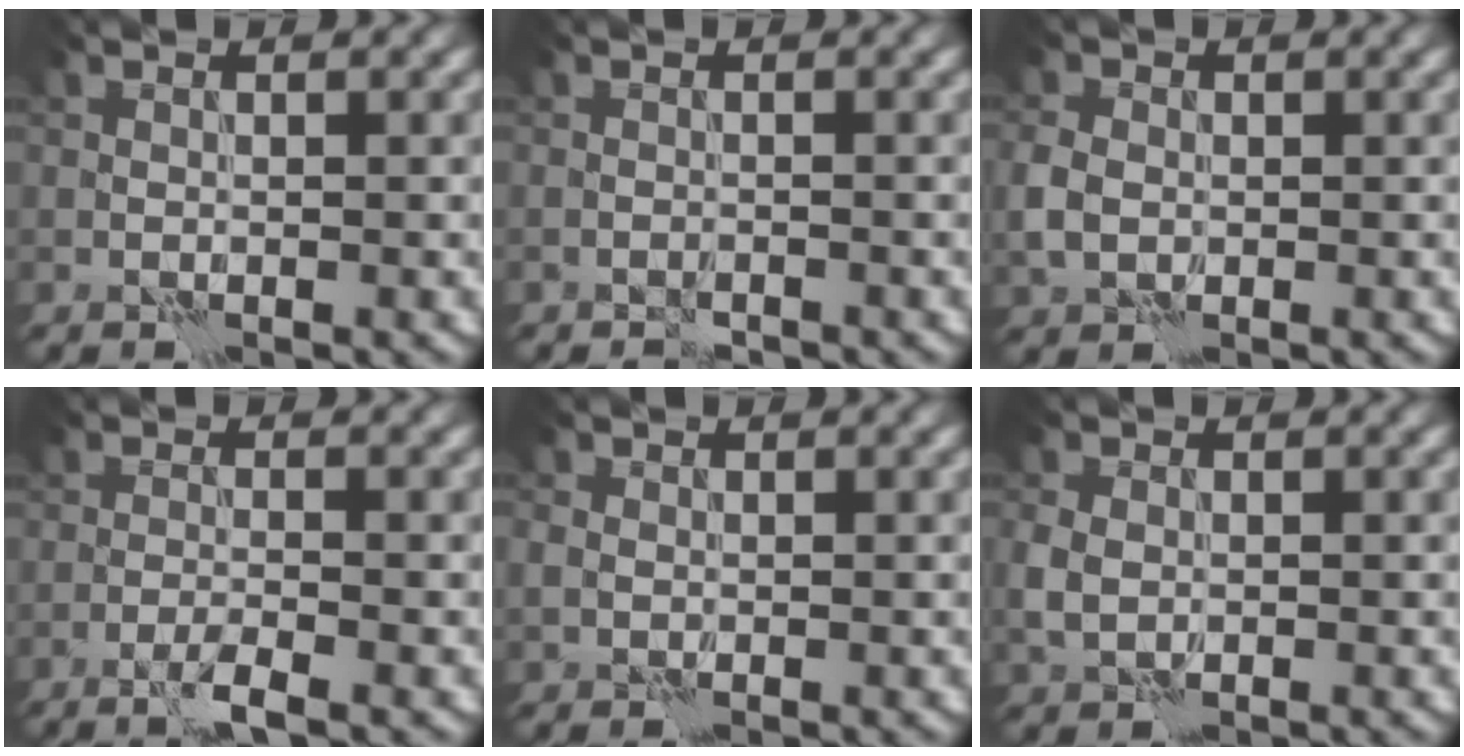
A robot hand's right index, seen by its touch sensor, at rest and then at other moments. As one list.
[{"total": 0.9, "force": [-0.9, 0.1, 0.0], "torque": [0.000, 0.003, -0.019]}, {"total": 2.7, "force": [-0.4, 2.2, 1.6], "torque": [-0.041, 0.002, -0.014]}, {"total": 2.0, "force": [-1.2, 0.2, 1.6], "torque": [-0.029, 0.003, -0.029]}, {"total": 1.2, "force": [-0.1, 1.1, 0.5], "torque": [-0.012, 0.000, -0.005]}, {"total": 2.2, "force": [0.0, 1.8, 1.2], "torque": [-0.031, -0.001, -0.004]}]